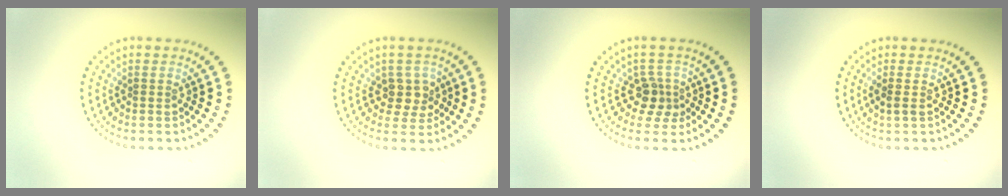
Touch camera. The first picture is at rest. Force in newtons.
{"total": 2.3, "press": 2.0, "slide": 1.2}
{"total": 2.4, "press": 1.8, "slide": 1.5}
{"total": 0.9, "press": 0.8, "slide": 0.3}